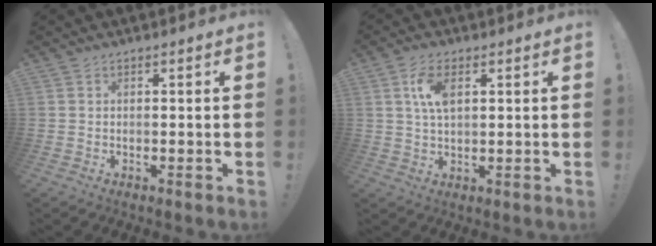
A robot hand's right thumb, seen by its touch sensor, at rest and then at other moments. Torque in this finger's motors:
{"motor_torque": [-0.06, 0.21, 0.64, -0.29, 0.23]}